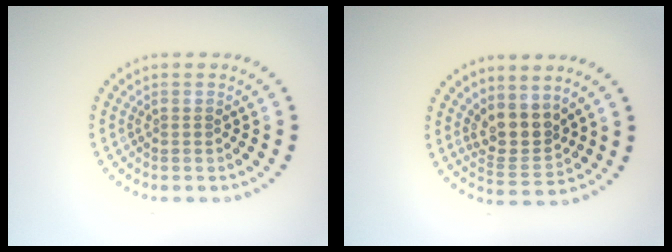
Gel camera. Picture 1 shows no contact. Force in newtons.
{"total": 3.4, "press": 2.7, "slide": 2.1}